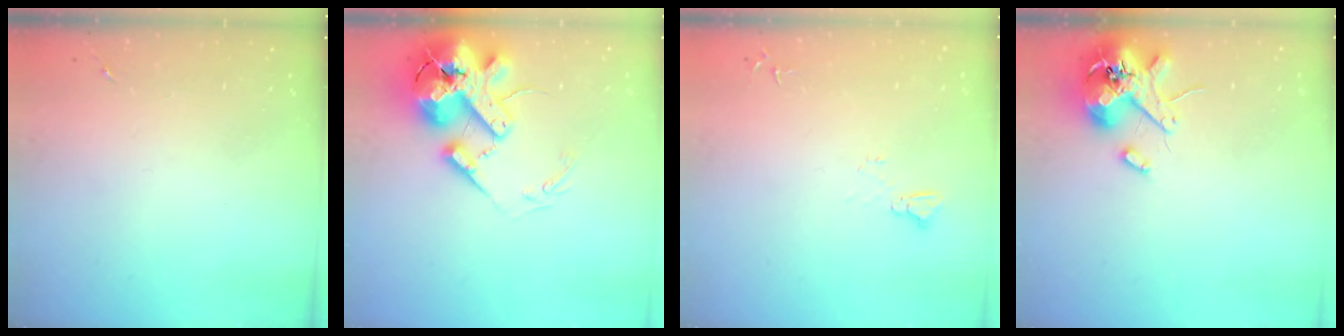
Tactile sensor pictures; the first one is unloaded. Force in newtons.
{"total": 20.9, "press": 20.6, "slide": 3.4}
{"total": 4.1, "press": 4.1, "slide": 0.4}
{"total": 12.7, "press": 12.6, "slide": 1.9}